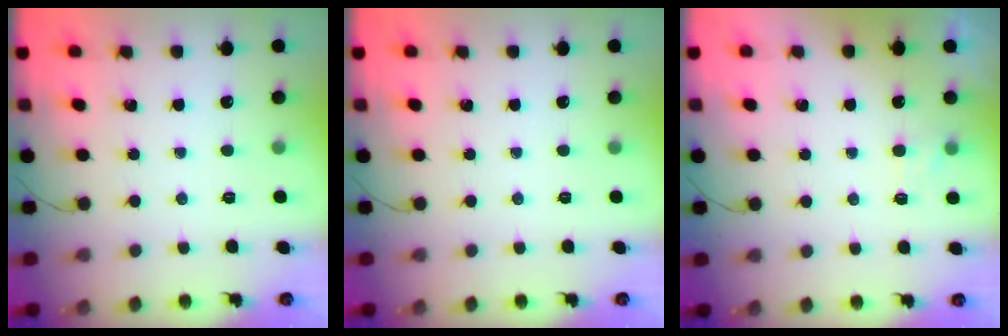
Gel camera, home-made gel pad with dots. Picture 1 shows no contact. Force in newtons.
{"total": 0.0}
{"total": 2.1, "press": 1.6, "slide": 1.3}